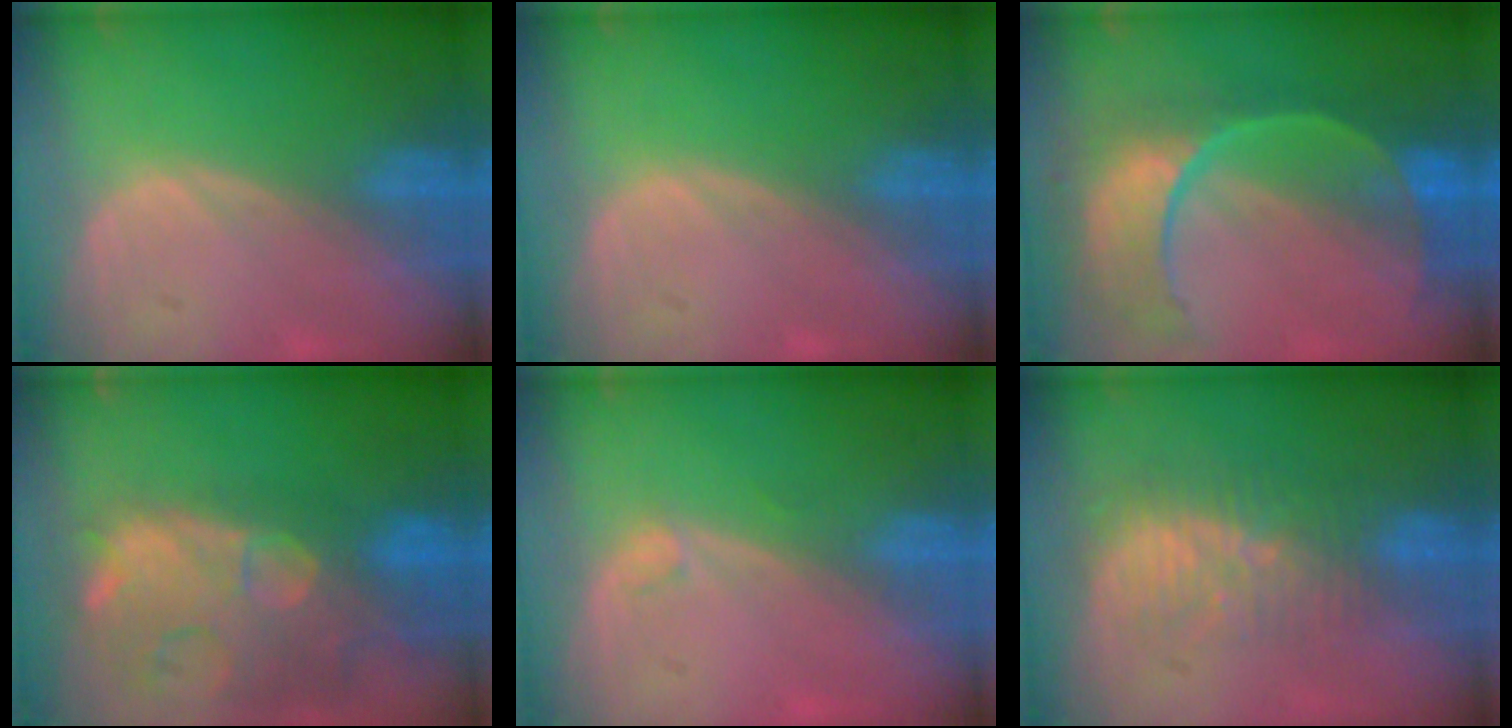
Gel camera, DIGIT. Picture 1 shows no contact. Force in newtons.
{"total": 0.0}
{"total": 11.2, "press": 9.4, "slide": 6.1}
{"total": 14.9, "press": 11.9, "slide": 9.0}
{"total": 1.0, "press": 0.9, "slide": 0.3}
{"total": 7.8, "press": 7.4, "slide": 2.6}